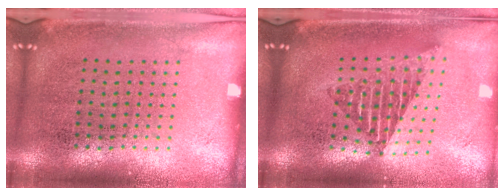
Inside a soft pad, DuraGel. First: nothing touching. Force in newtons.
{"total": 1.9, "press": 1.5, "slide": 1.2}